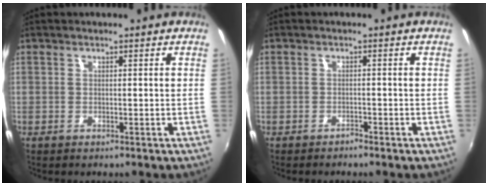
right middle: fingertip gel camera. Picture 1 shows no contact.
{"total": 1.1, "force": [-1.0, 0.3, 0.0], "torque": [-0.003, 0.000, -0.018]}